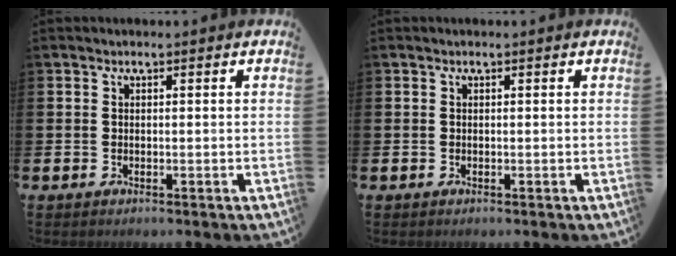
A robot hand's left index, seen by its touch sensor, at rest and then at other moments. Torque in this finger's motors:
{"motor_torque": [0.00, 0.00, 0.00, 0.00]}